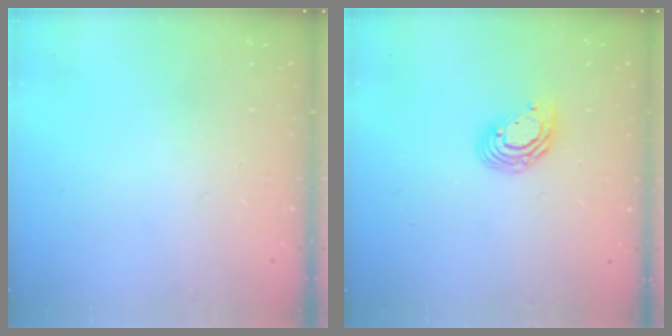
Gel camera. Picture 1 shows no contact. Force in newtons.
{"total": 8.1, "press": 8.0, "slide": 1.4}